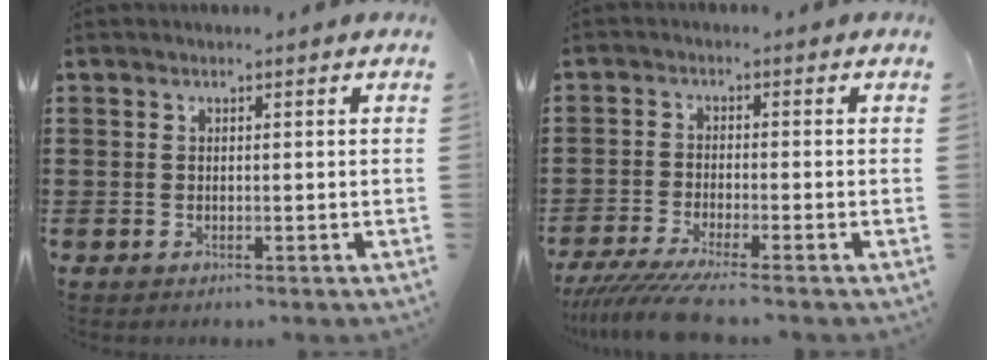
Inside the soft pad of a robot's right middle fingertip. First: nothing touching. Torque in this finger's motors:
{"motor_torque": [0.27, -0.23, 0.14, 0.10]}